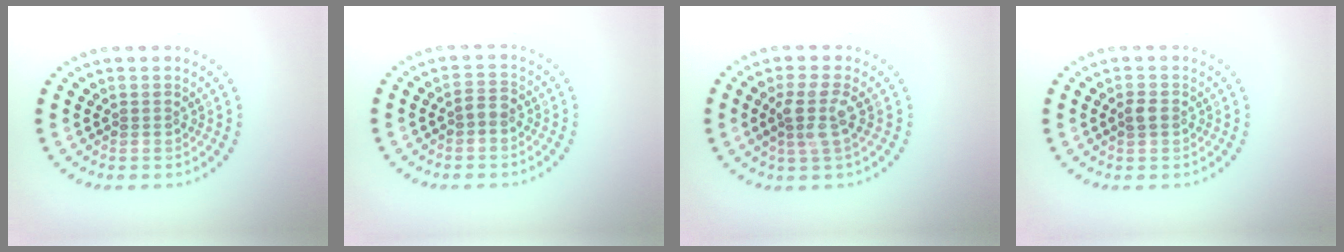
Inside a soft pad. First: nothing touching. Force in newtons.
{"total": 1.2, "press": 1.1, "slide": 0.4}
{"total": 3.0, "press": 2.5, "slide": 1.7}
{"total": 1.2, "press": 1.2, "slide": 0.2}